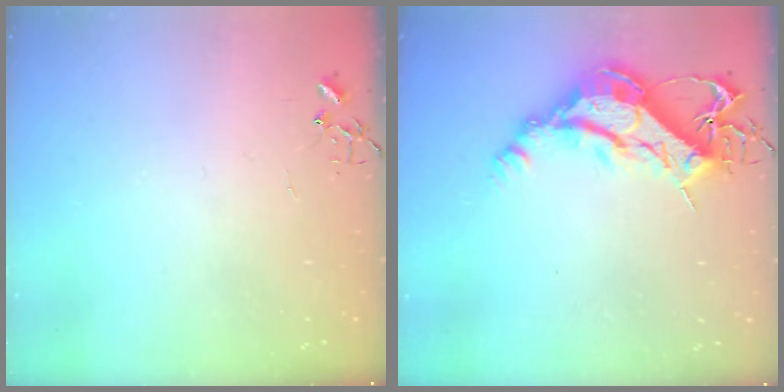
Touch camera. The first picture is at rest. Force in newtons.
{"total": 14.3, "press": 14.2, "slide": 1.5}